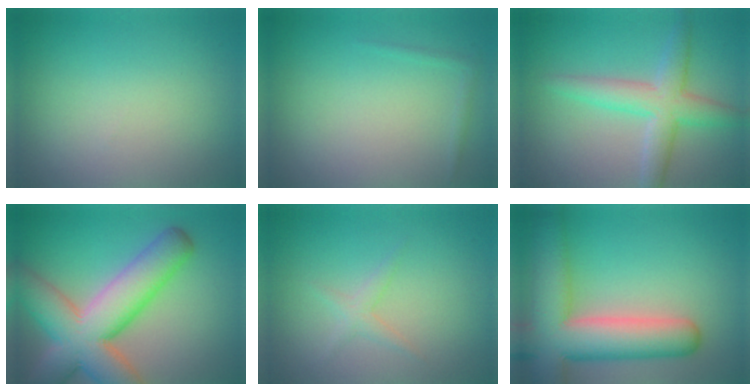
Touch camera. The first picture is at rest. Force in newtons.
{"total": 0.6, "press": 0.6, "slide": 0.1}
{"total": 4.6, "press": 4.6, "slide": 0.1}
{"total": 10.8, "press": 10.8, "slide": 0.6}
{"total": 1.2, "press": 1.2, "slide": 0.1}
{"total": 10.9, "press": 10.8, "slide": 0.7}